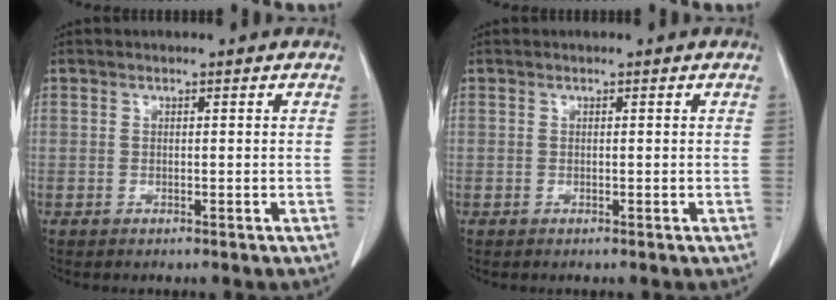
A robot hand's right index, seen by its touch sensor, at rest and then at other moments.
{"total": 0.0}